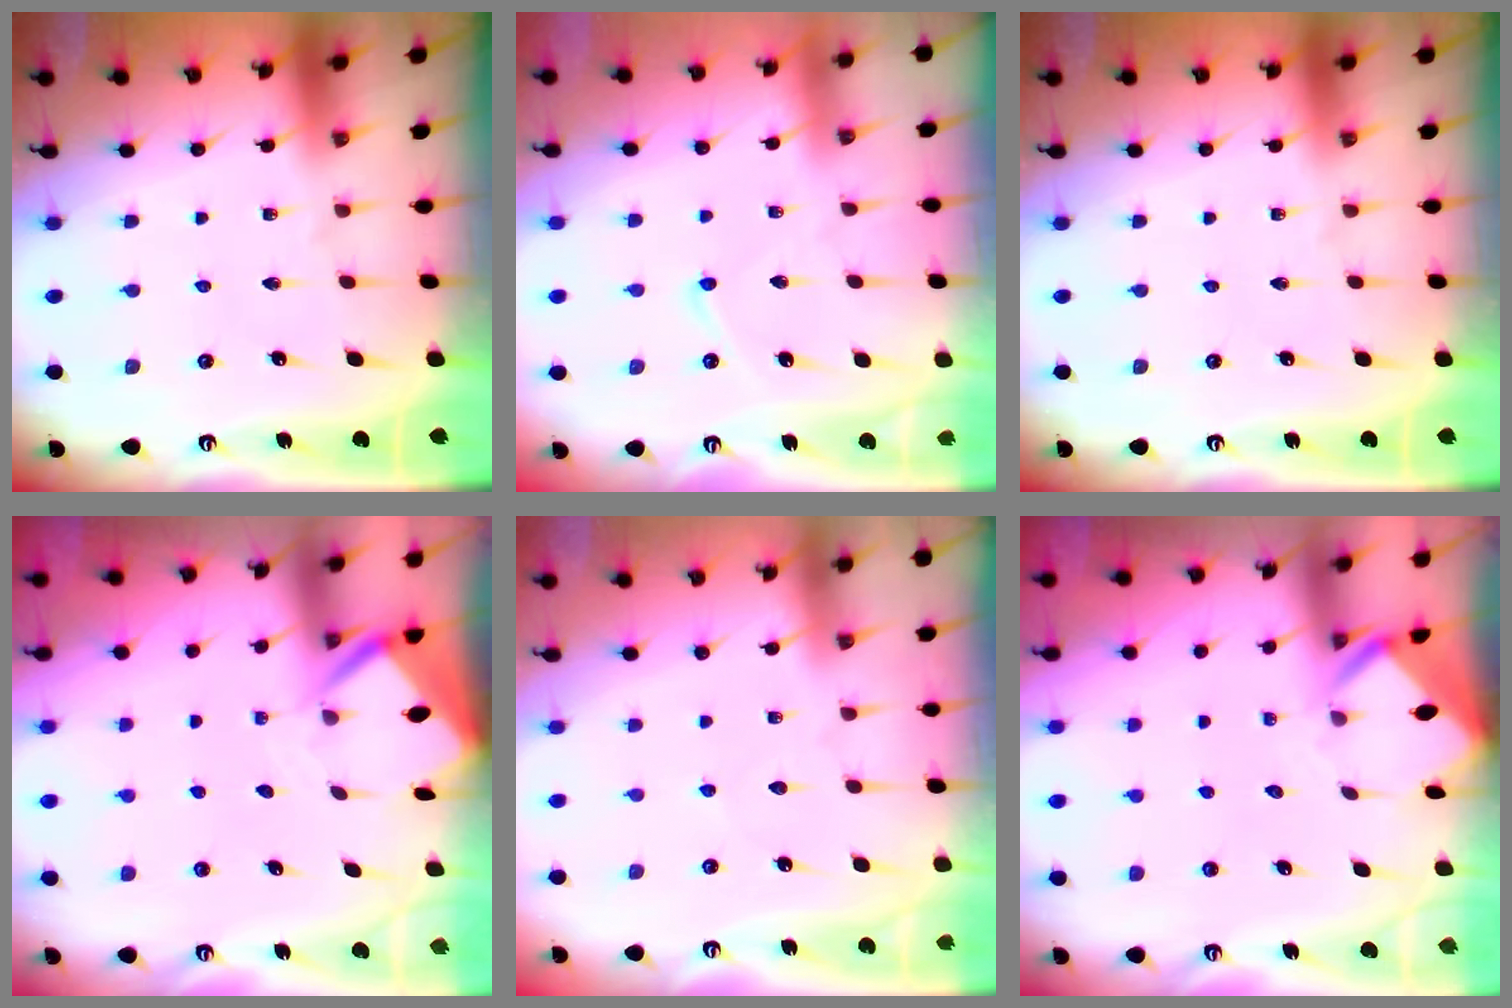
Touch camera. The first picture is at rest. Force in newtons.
{"total": 3.6, "press": 3.6, "slide": 0.3}
{"total": 0.0}
{"total": 3.2, "press": 3.2, "slide": 0.3}
{"total": 3.2, "press": 3.1, "slide": 0.6}
{"total": 2.5, "press": 2.5, "slide": 0.1}